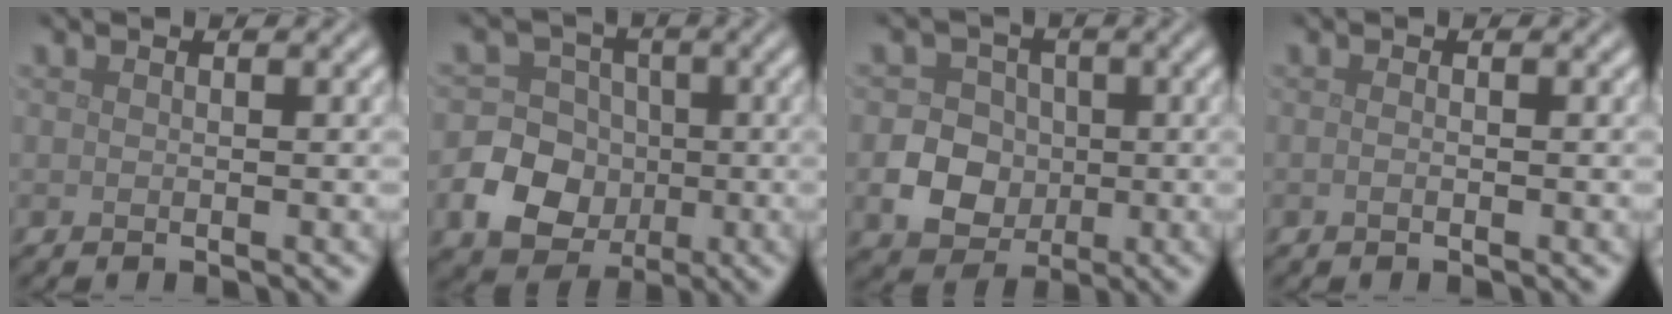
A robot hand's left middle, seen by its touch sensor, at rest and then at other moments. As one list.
[{"total": 9.6, "force": [-2.3, 8.8, 3.0], "torque": [-0.062, -0.007, -0.060]}, {"total": 6.5, "force": [-1.2, 6.0, 2.3], "torque": [-0.033, 0.003, -0.039]}, {"total": 0.5, "force": [-0.2, 0.2, 0.4], "torque": [-0.009, -0.002, -0.005]}]